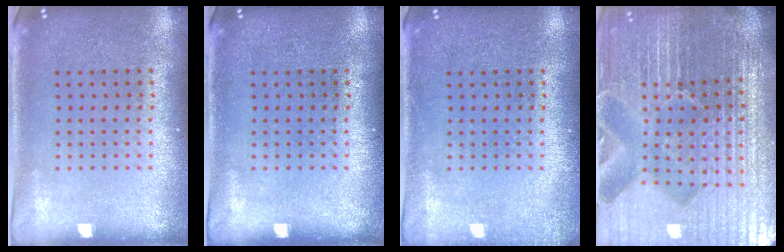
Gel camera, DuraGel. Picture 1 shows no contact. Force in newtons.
{"total": 0.0}
{"total": 1.1, "press": 1.1, "slide": 0.3}
{"total": 7.0, "press": 6.2, "slide": 3.4}